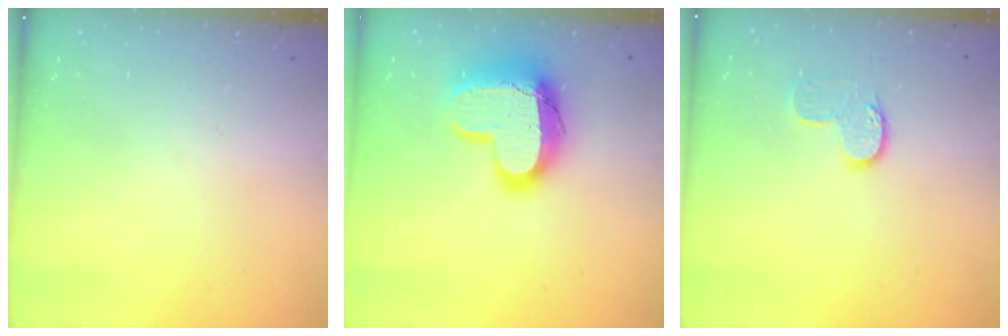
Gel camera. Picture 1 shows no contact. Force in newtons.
{"total": 15.8, "press": 15.7, "slide": 1.0}
{"total": 6.8, "press": 6.8, "slide": 0.3}